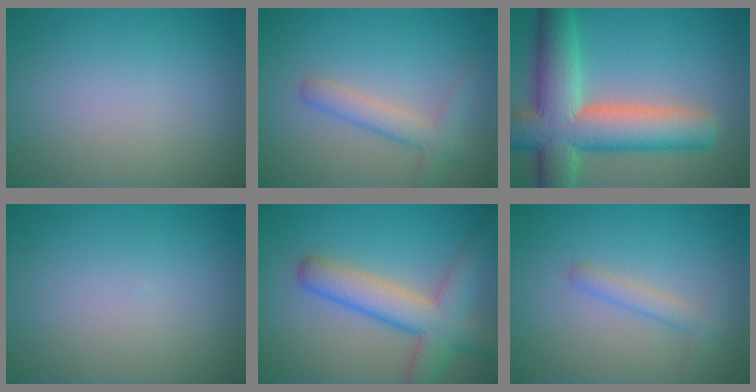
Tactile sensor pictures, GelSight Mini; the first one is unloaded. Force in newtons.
{"total": 2.8, "press": 2.8, "slide": 0.1}
{"total": 11.3, "press": 11.3, "slide": 0.9}
{"total": 0.0}
{"total": 6.5, "press": 6.5, "slide": 0.3}
{"total": 1.8, "press": 1.8, "slide": 0.0}